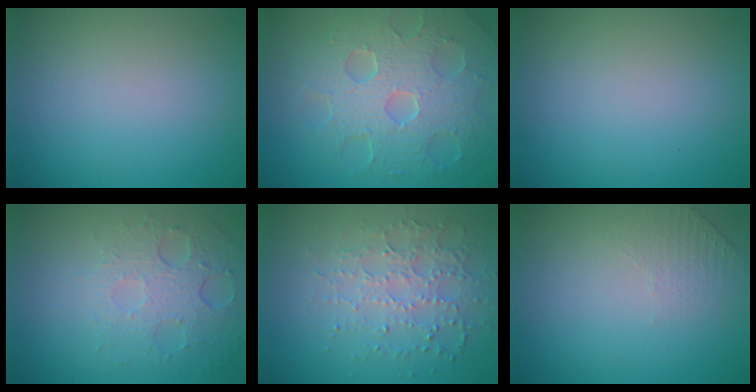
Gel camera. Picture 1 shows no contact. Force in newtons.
{"total": 8.8, "press": 6.2, "slide": 6.3}
{"total": 0.0}
{"total": 5.1, "press": 3.6, "slide": 3.6}
{"total": 3.5, "press": 3.3, "slide": 1.2}
{"total": 1.2, "press": 0.7, "slide": 0.9}